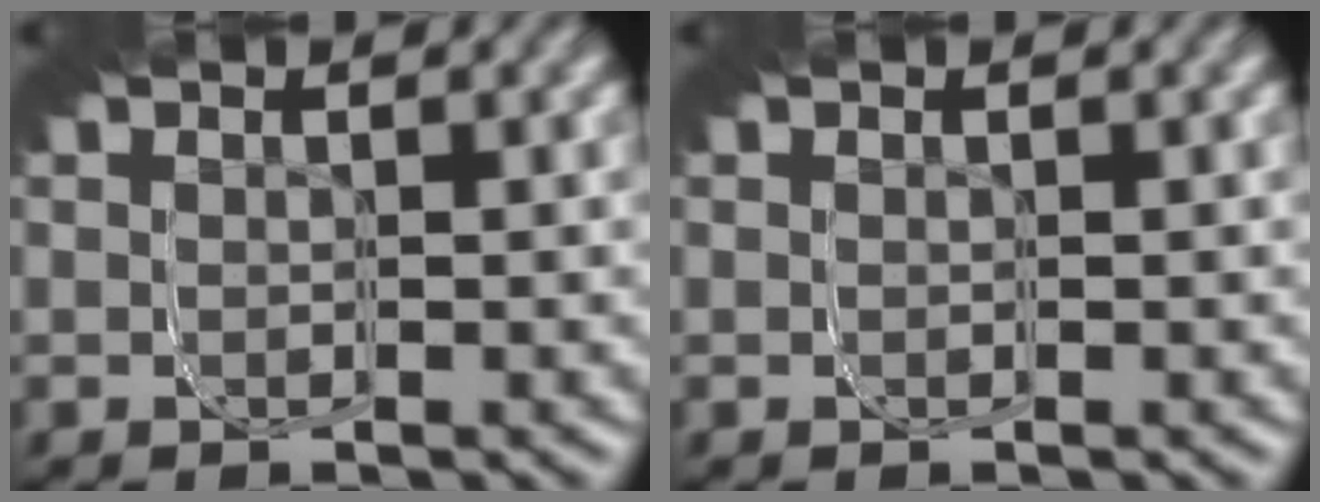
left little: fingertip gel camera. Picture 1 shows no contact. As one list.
[{"total": 0.0}]